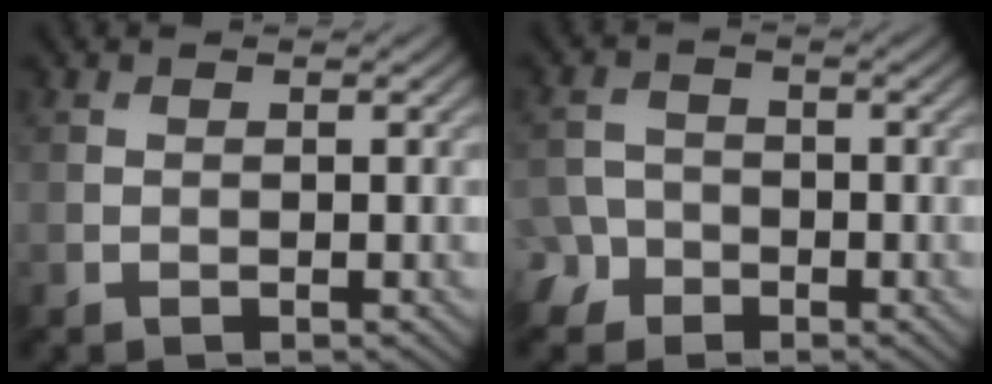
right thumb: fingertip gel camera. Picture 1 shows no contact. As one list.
[{"total": 3.7, "force": [-2.1, 2.9, 1.0], "torque": [-0.020, -0.001, -0.049]}]